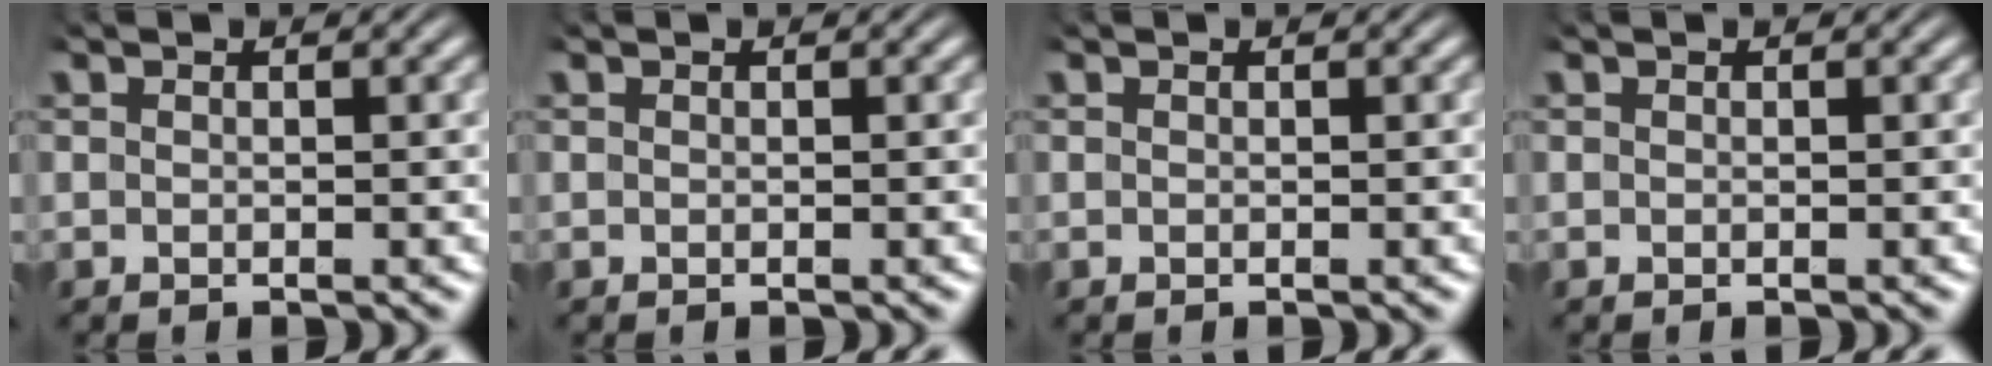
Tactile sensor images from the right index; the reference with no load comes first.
{"total": 0.0}
{"total": 0.0}
{"total": 0.0}